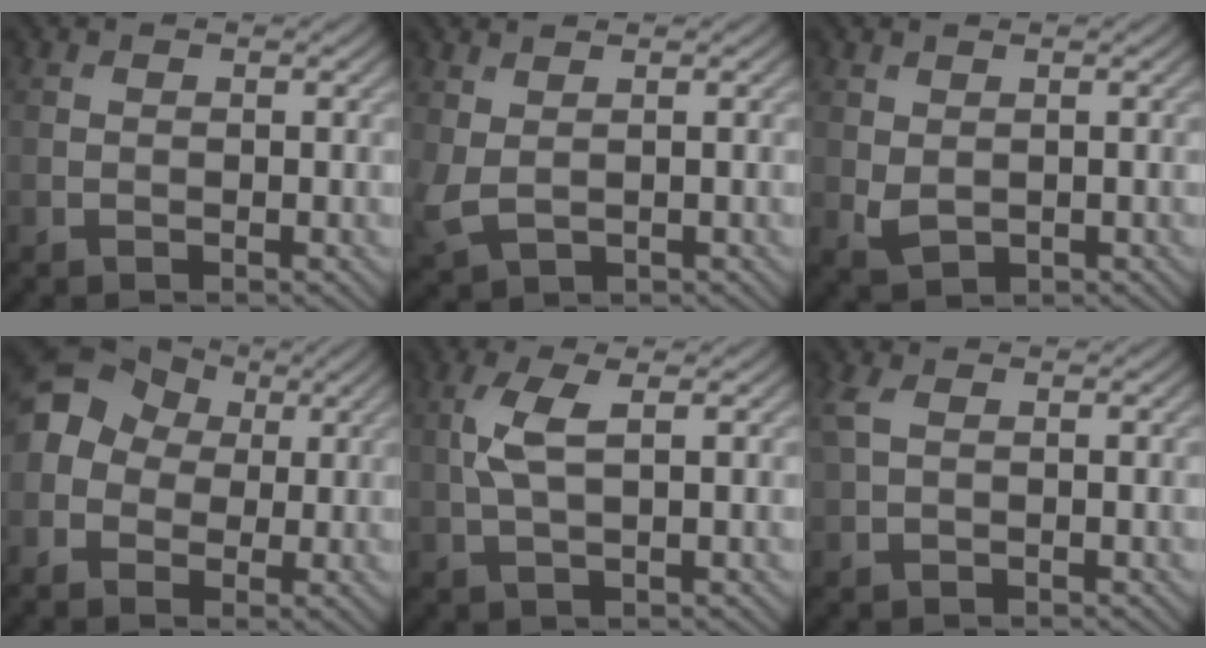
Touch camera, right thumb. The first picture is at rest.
{"total": 3.1, "force": [0.7, 1.8, 2.5], "torque": [-0.079, -0.002, 0.016]}
{"total": 1.8, "force": [0.3, 1.2, 1.2], "torque": [-0.033, -0.006, 0.012]}
{"total": 11.0, "force": [1.2, 9.6, 5.3], "torque": [-0.149, 0.022, -0.018]}
{"total": 3.9, "force": [0.8, 1.1, 3.6], "torque": [-0.090, 0.006, 0.017]}
{"total": 2.6, "force": [0.8, 1.4, 2.1], "torque": [-0.065, 0.009, 0.015]}